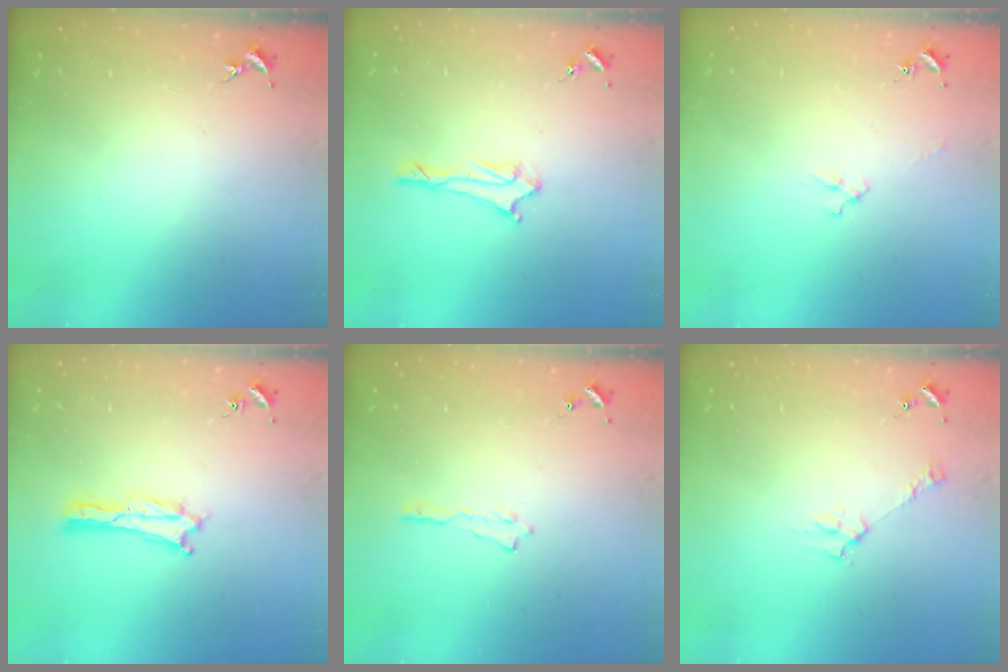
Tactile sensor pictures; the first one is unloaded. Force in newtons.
{"total": 1.7, "press": 1.6, "slide": 0.6}
{"total": 2.4, "press": 2.4, "slide": 0.3}
{"total": 0.0}
{"total": 0.0}
{"total": 3.5, "press": 3.5, "slide": 0.4}